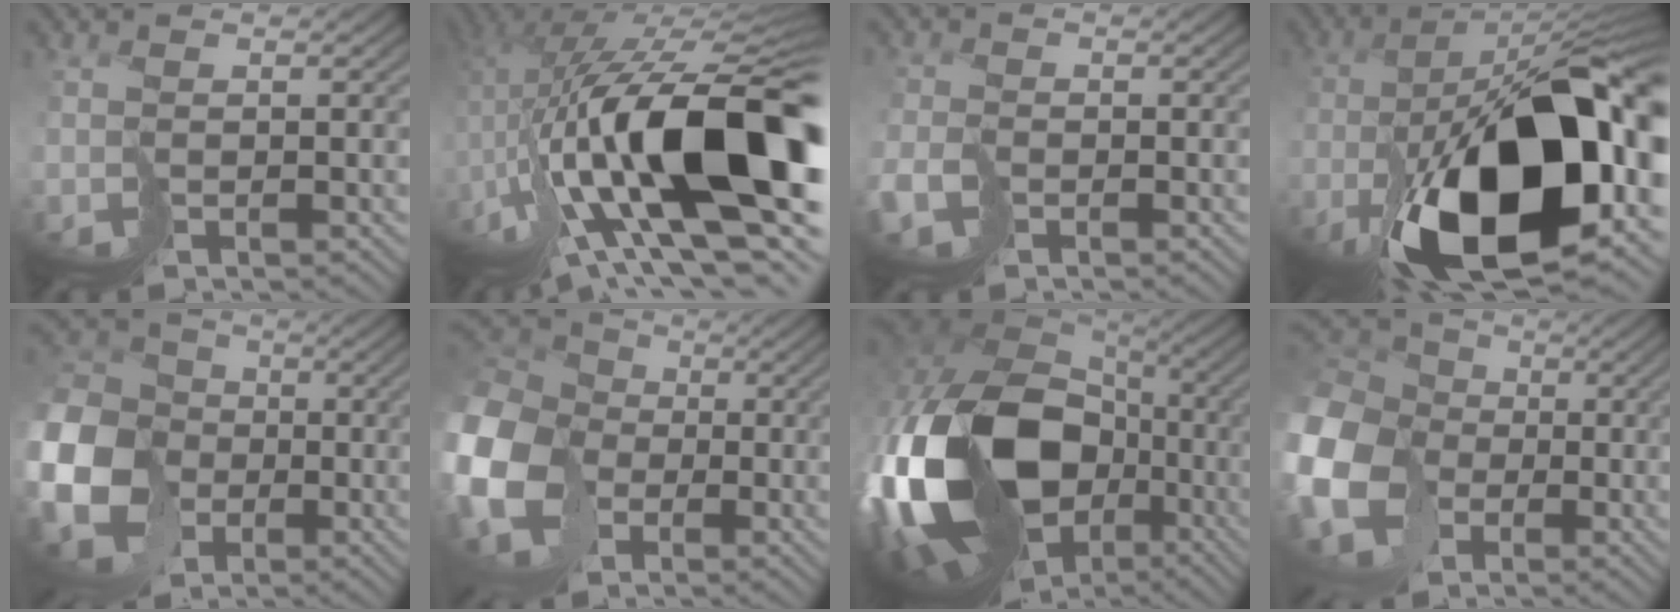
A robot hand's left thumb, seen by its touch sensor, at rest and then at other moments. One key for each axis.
{"total": 20.4, "fx": -2.8, "fy": 8.5, "fz": 18.4, "tx": -0.330, "ty": -0.028, "tz": -0.038}
{"total": 3.7, "fx": -2.2, "fy": 2.3, "fz": 1.8, "tx": -0.039, "ty": -0.006, "tz": -0.044}
{"total": 18.9, "fx": -7.4, "fy": 7.4, "fz": 15.7, "tx": -0.263, "ty": -0.009, "tz": -0.124}
{"total": 18.1, "fx": -4.8, "fy": 15.2, "fz": 8.6, "tx": -0.259, "ty": -0.035, "tz": -0.113}
{"total": 16.5, "fx": -4.4, "fy": 13.2, "fz": 8.8, "tx": -0.276, "ty": -0.024, "tz": -0.085}
{"total": 21.4, "fx": -4.4, "fy": 14.9, "fz": 14.8, "tx": -0.356, "ty": -0.038, "tz": -0.044}
{"total": 17.7, "fx": -4.5, "fy": 14.6, "fz": 8.9, "tx": -0.272, "ty": -0.031, "tz": -0.098}